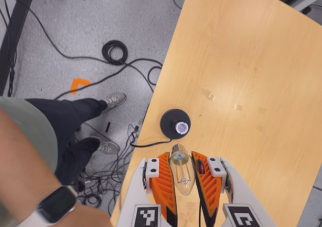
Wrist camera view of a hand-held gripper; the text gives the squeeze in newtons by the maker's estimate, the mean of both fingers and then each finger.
{"total": 20.5, "left": 22.6, "right": 18.3}